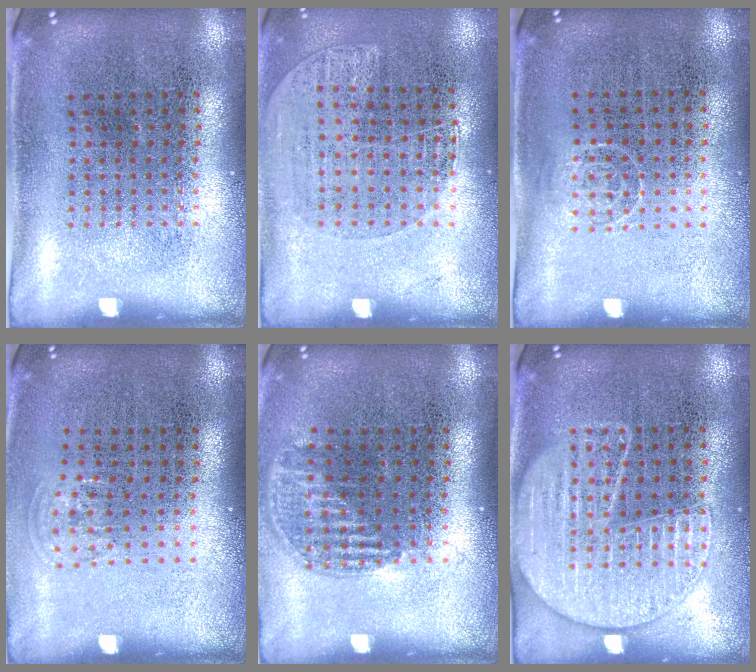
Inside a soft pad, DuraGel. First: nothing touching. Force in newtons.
{"total": 1.1, "press": 1.0, "slide": 0.5}
{"total": 0.7, "press": 0.5, "slide": 0.5}
{"total": 0.7, "press": 0.5, "slide": 0.4}
{"total": 1.2, "press": 1.0, "slide": 0.6}
{"total": 1.6, "press": 1.6, "slide": 0.1}